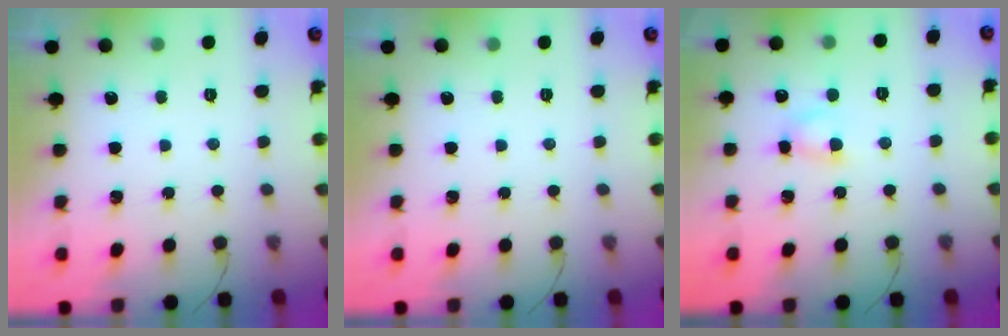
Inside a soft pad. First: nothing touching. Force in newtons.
{"total": 0.0}
{"total": 3.5, "press": 3.3, "slide": 1.2}